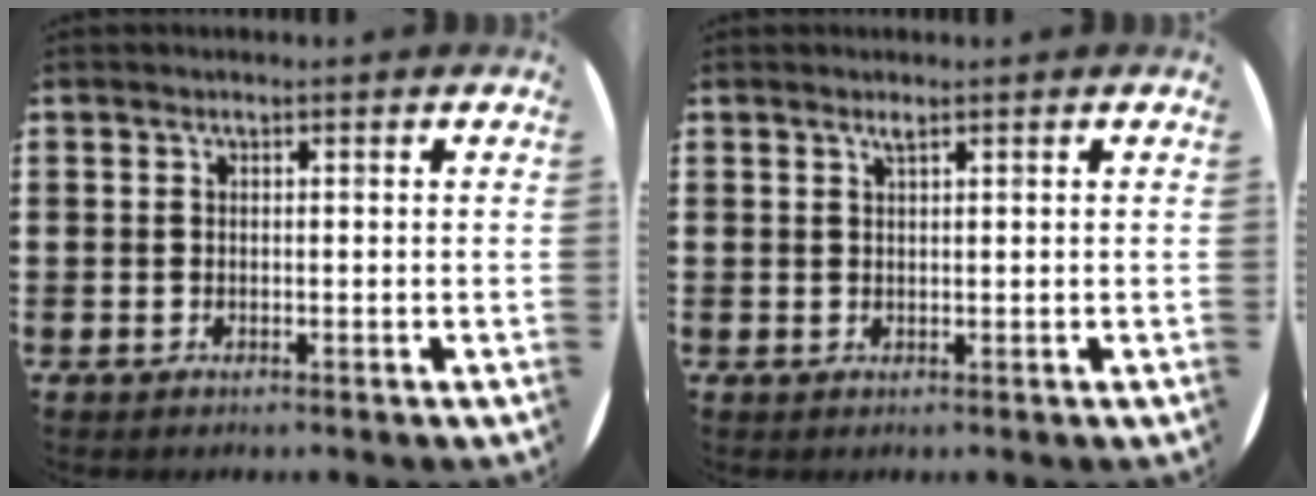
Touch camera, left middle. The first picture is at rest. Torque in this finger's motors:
{"motor_torque": [0.54, -0.04, 0.00, 0.00]}